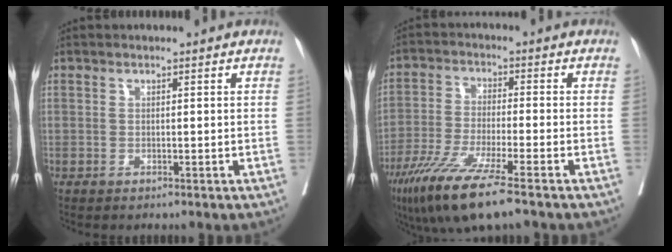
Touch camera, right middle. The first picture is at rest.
{"total": 11.3, "force": [-7.3, 0.2, 8.6], "torque": [-0.164, -0.036, -0.132]}